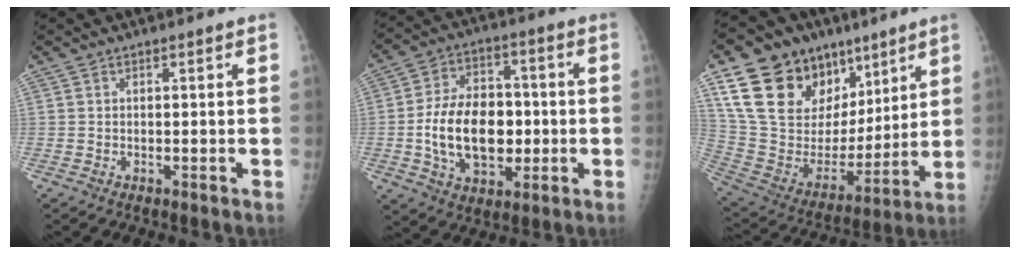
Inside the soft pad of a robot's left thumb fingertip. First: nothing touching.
{"total": 16.3, "force": [-1.7, 10.7, 12.2], "torque": [-0.183, 0.014, -0.021]}
{"total": 26.2, "force": [13.9, 17.2, 14.0], "torque": [-0.211, -0.013, 0.260]}